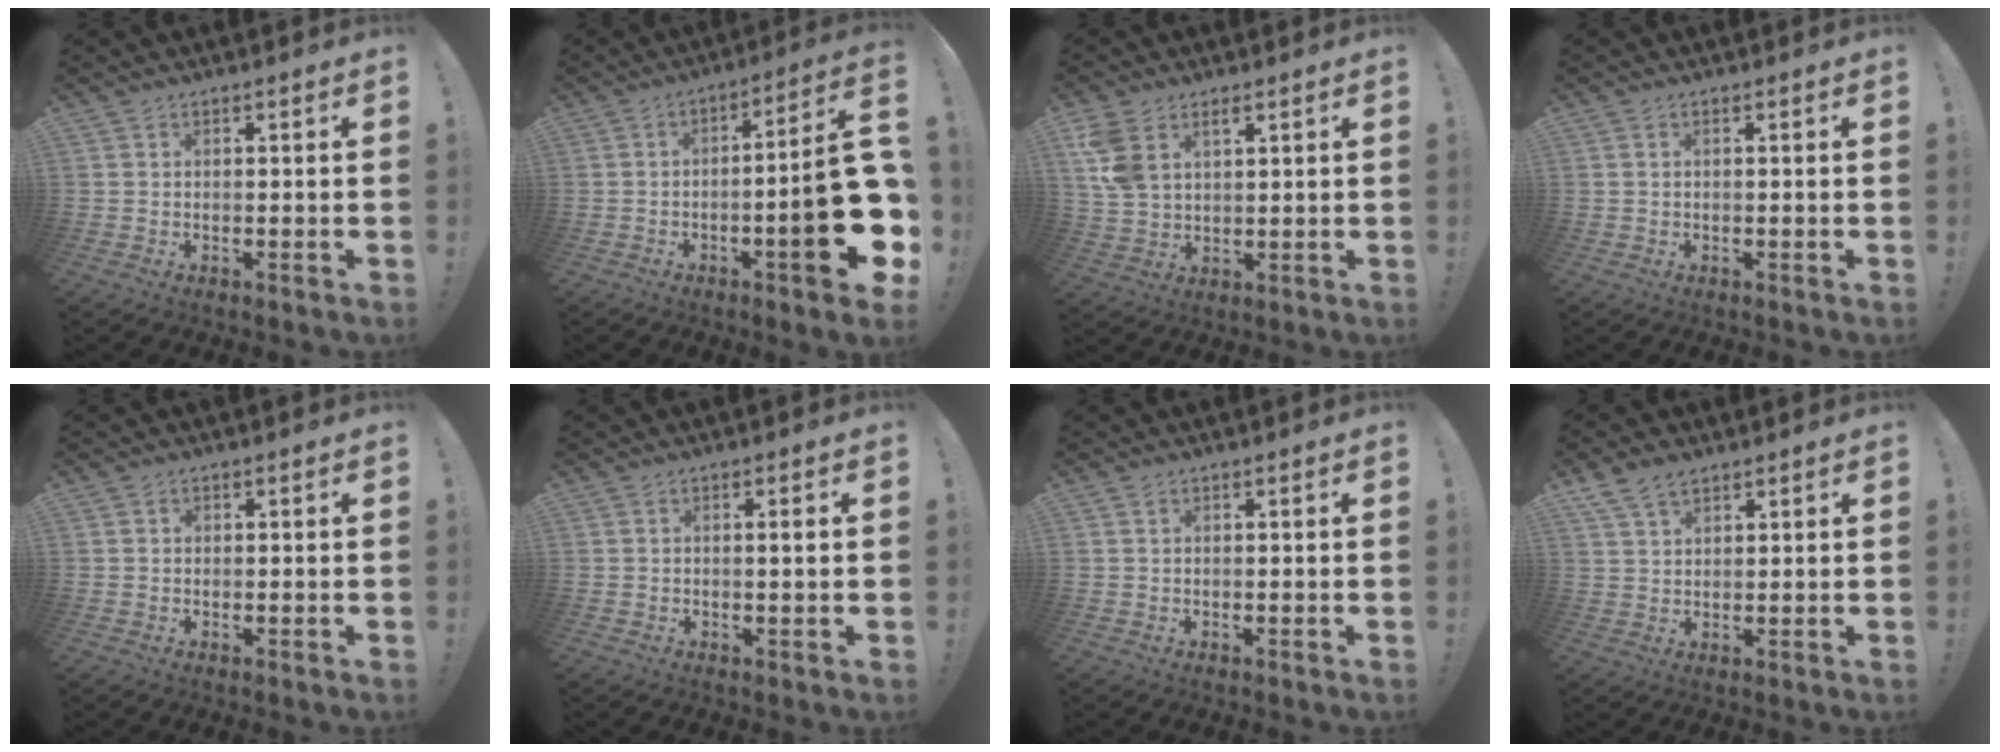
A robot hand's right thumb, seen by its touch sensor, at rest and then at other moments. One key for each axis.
{"total": 19.6, "fx": -5.1, "fy": 3.8, "fz": 18.5, "tx": -0.256, "ty": 0.023, "tz": -0.071}
{"total": 8.3, "fx": 4.2, "fy": 5.0, "fz": 5.1, "tx": -0.106, "ty": -0.010, "tz": 0.080}
{"total": 0.7, "fx": 0.0, "fy": 0.0, "fz": 0.7, "tx": -0.016, "ty": 0.002, "tz": 0.001}
{"total": 0.8, "fx": 0.2, "fy": 0.7, "fz": 0.1, "tx": 0.001, "ty": 0.000, "tz": 0.003}
{"total": 1.5, "fx": 0.2, "fy": 0.0, "fz": 1.5, "tx": -0.020, "ty": -0.004, "tz": -0.001}
{"total": 0.7, "fx": 0.4, "fy": 0.5, "fz": 0.1, "tx": 0.000, "ty": 0.000, "tz": 0.008}
{"total": 5.9, "fx": 4.1, "fy": 3.2, "fz": 2.7, "tx": -0.055, "ty": -0.013, "tz": 0.081}